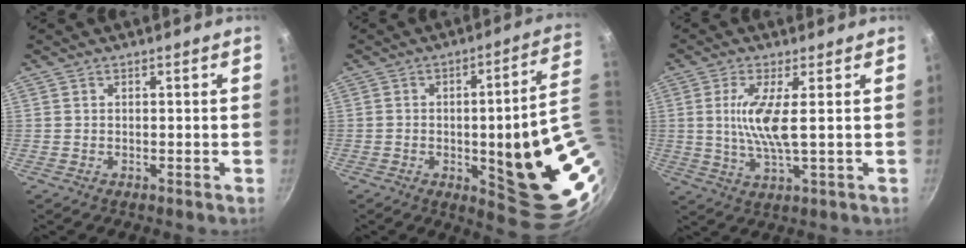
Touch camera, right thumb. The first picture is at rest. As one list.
[{"total": 20.8, "force": [-1.3, 5.2, 20.1], "torque": [-0.226, -0.001, -0.004]}, {"total": 7.9, "force": [1.1, 1.4, 7.7], "torque": [-0.166, -0.009, 0.023]}]